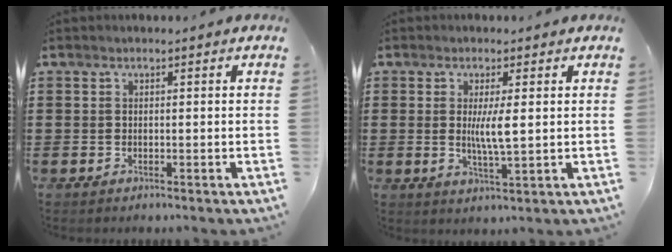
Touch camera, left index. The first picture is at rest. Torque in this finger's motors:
{"motor_torque": [0.99, -0.10, 0.29, 0.13]}